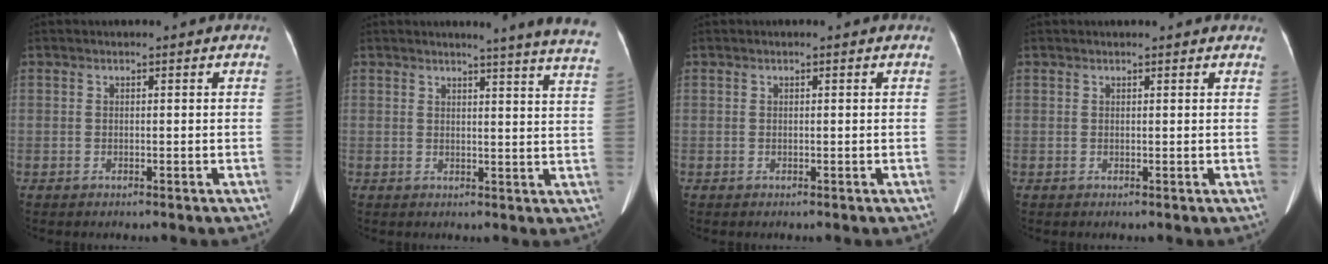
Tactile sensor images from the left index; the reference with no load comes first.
{"total": 14.0, "force": [12.9, -1.2, 5.2], "torque": [-0.062, -0.084, 0.125]}
{"total": 0.0}
{"total": 4.5, "force": [4.0, 1.0, 1.8], "torque": [-0.021, 0.022, 0.038]}